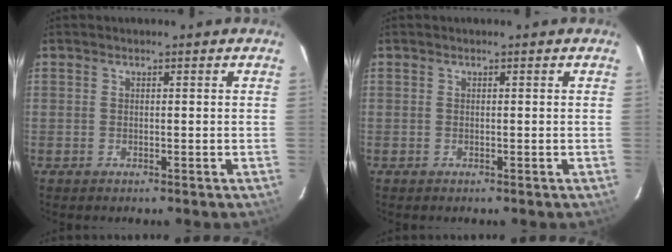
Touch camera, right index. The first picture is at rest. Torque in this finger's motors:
{"motor_torque": [0.08, -0.02, 0.05, 0.01]}